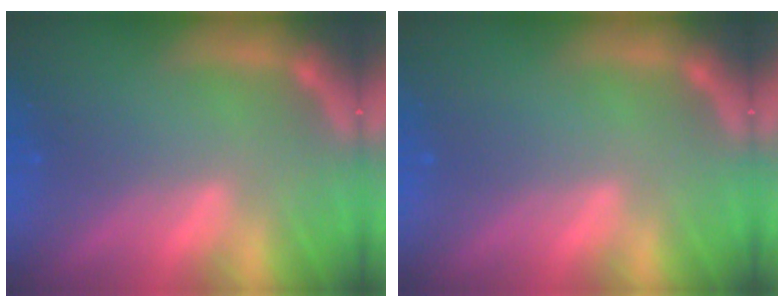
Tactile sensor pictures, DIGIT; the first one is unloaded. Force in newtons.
{"total": 0.0}